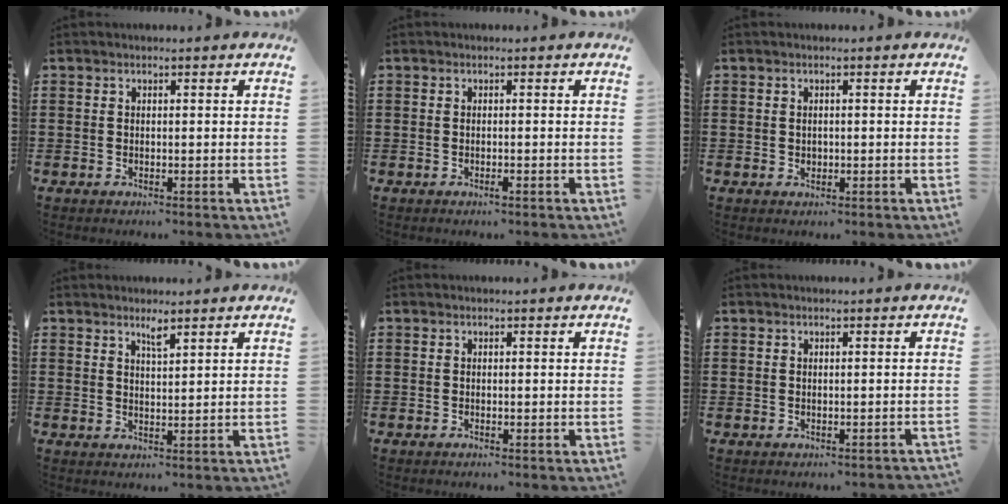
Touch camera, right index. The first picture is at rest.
{"total": 0.8, "force": [-0.4, 0.1, 0.7], "torque": [-0.015, -0.005, -0.006]}
{"total": 0.8, "force": [0.2, 0.6, 0.4], "torque": [-0.010, 0.004, 0.003]}
{"total": 2.1, "force": [1.7, 0.2, 1.3], "torque": [-0.027, 0.001, 0.029]}
{"total": 0.0}
{"total": 0.9, "force": [-0.7, 0.6, -0.1], "torque": [0.000, 0.001, -0.015]}